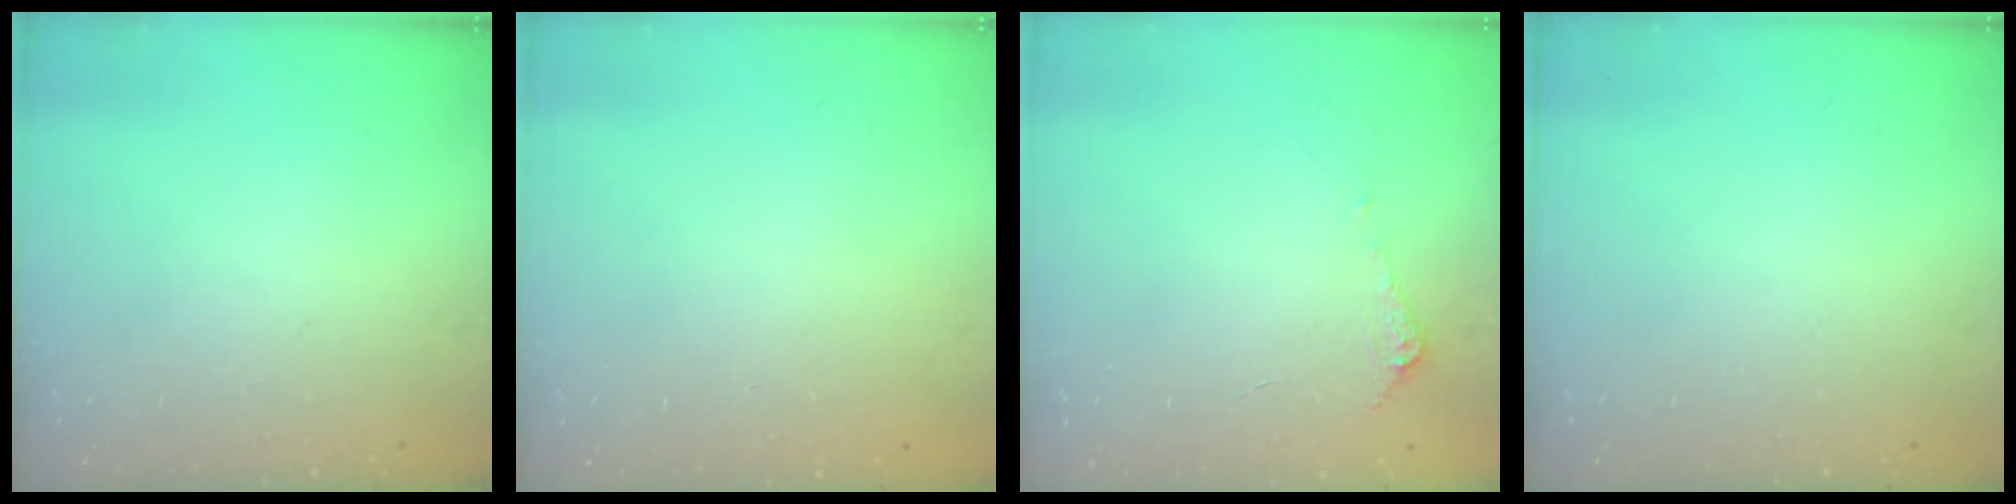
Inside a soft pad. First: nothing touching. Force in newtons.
{"total": 0.0}
{"total": 4.1, "press": 4.1, "slide": 0.5}
{"total": 0.0}